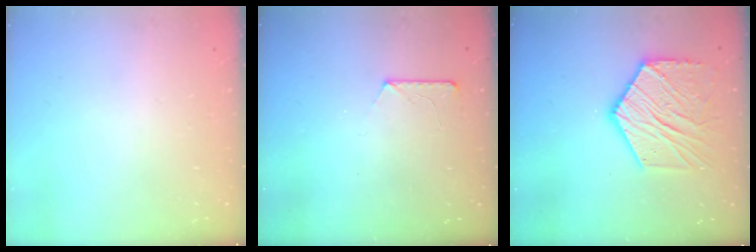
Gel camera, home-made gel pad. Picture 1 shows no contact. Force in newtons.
{"total": 7.3, "press": 7.2, "slide": 0.8}
{"total": 16.2, "press": 16.1, "slide": 1.4}